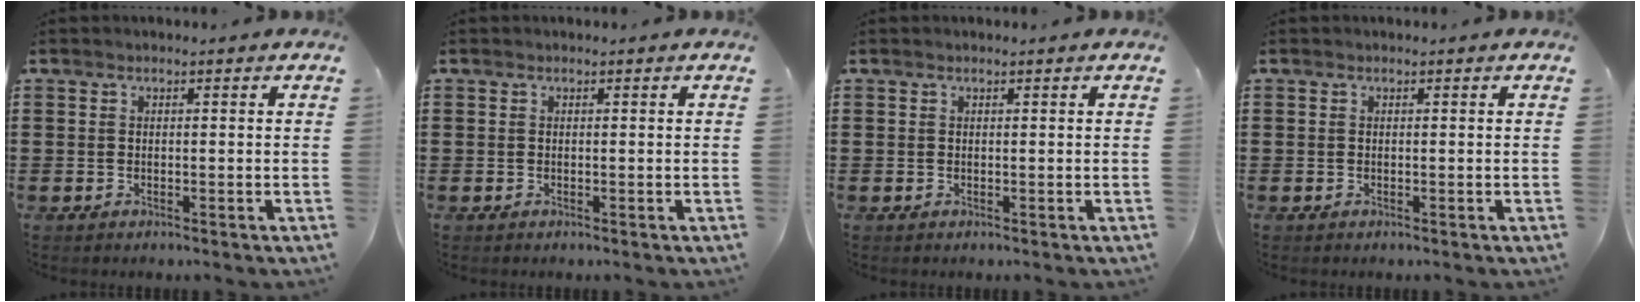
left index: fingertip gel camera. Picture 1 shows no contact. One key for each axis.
{"total": 0.0}
{"total": 0.0}
{"total": 0.0}